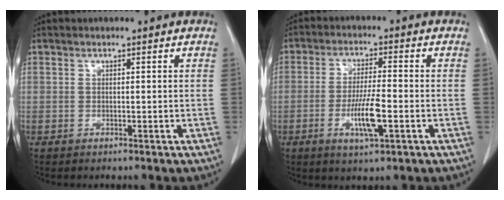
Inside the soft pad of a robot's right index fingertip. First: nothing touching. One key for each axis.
{"total": 7.0, "fx": -2.2, "fy": 1.0, "fz": 6.6, "tx": -0.124, "ty": -0.007, "tz": -0.038}